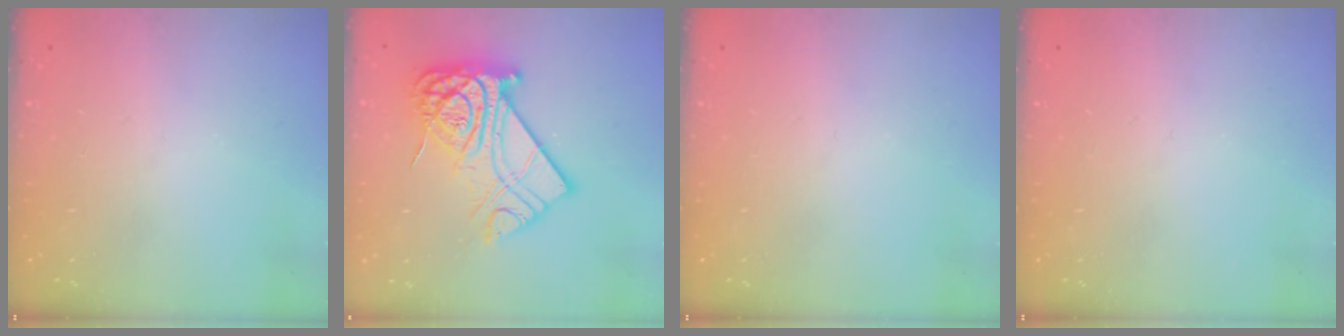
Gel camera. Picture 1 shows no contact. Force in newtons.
{"total": 20.2, "press": 20.1, "slide": 1.9}
{"total": 0.0}
{"total": 0.0}